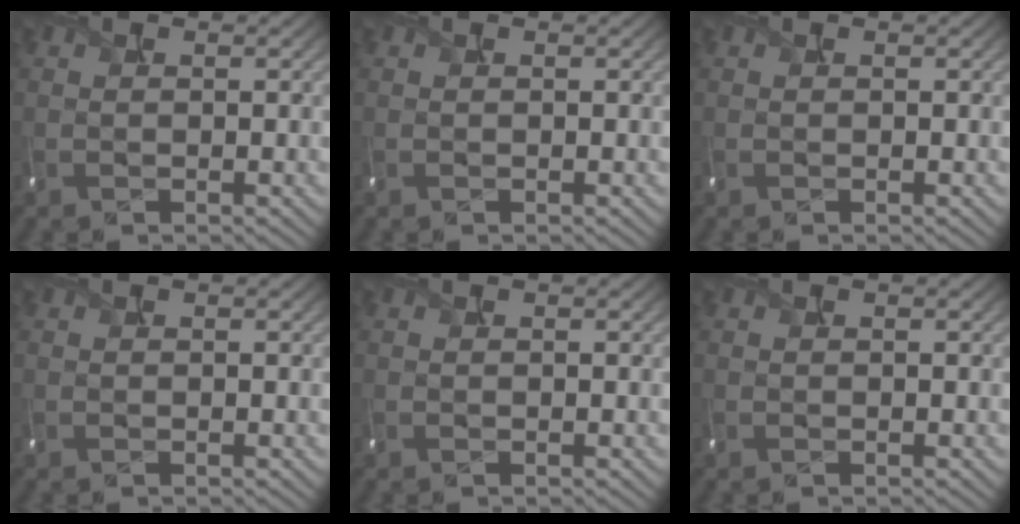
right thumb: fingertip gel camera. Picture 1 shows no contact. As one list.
[{"total": 0.0}, {"total": 0.0}, {"total": 0.0}, {"total": 0.0}, {"total": 0.0}]